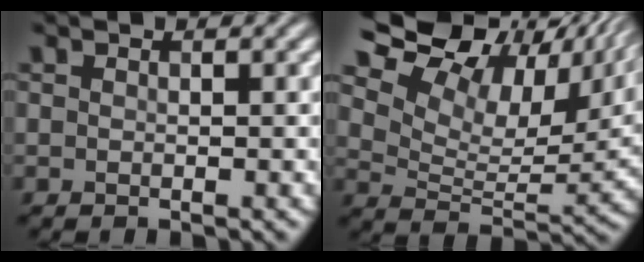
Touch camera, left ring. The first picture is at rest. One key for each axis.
{"total": 15.1, "fx": 10.3, "fy": 7.2, "fz": 8.4, "tx": -0.166, "ty": 0.041, "tz": 0.153}